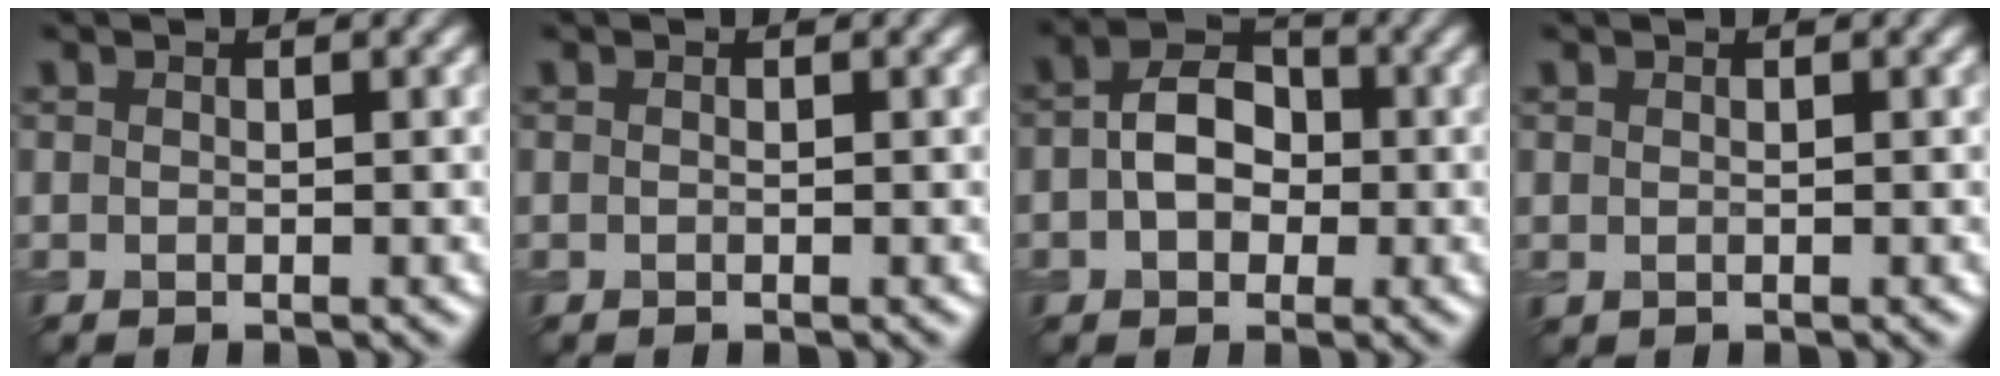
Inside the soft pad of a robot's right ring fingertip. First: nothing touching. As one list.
[{"total": 0.0}, {"total": 4.7, "force": [-0.2, 3.4, 3.2], "torque": [-0.049, 0.004, -0.012]}, {"total": 0.0}]